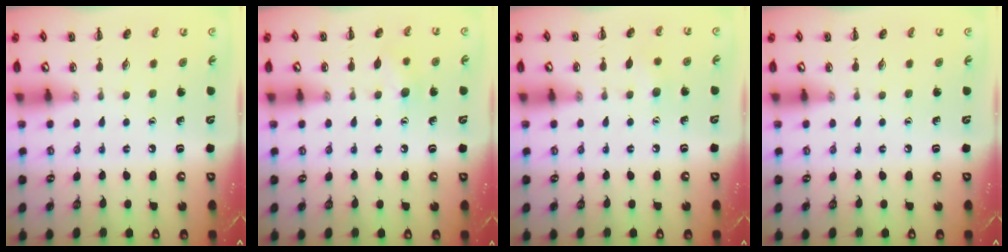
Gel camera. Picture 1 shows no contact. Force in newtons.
{"total": 7.9, "press": 7.7, "slide": 1.4}
{"total": 5.5, "press": 5.3, "slide": 1.2}
{"total": 0.0}